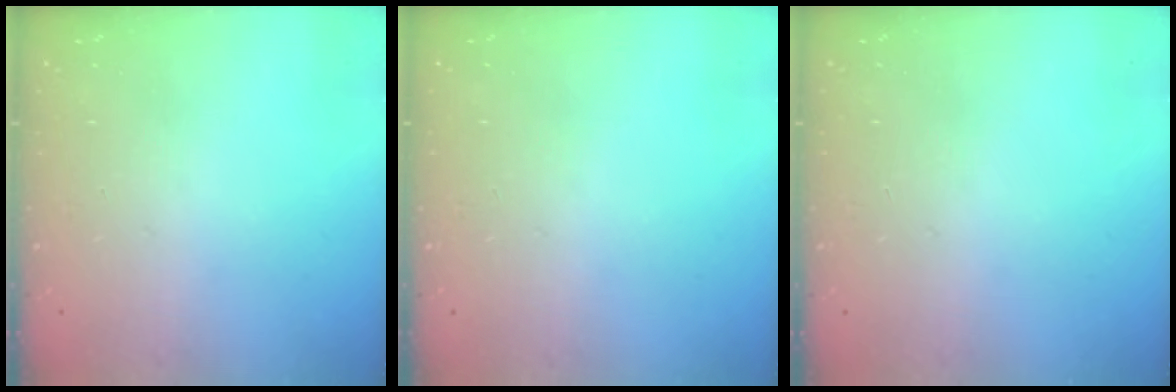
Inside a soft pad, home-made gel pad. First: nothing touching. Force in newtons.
{"total": 0.0}
{"total": 0.0}